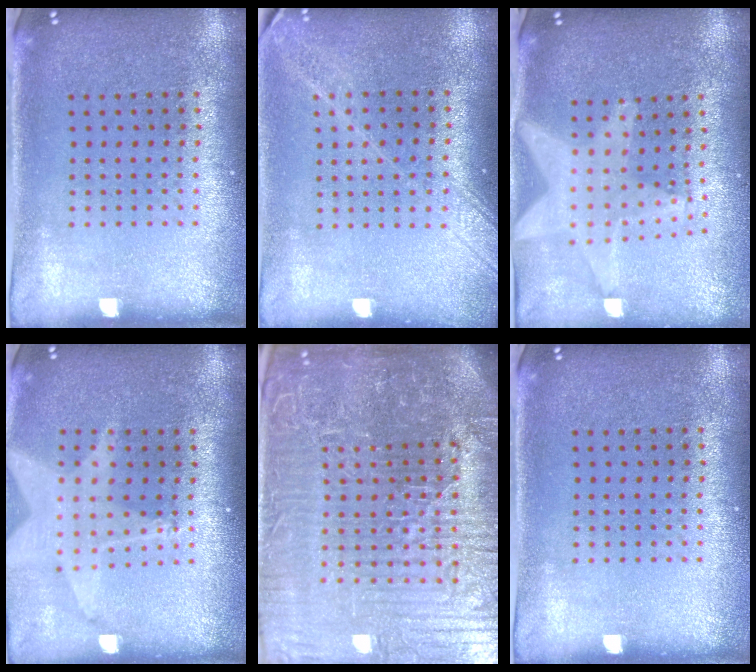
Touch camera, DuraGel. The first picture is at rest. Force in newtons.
{"total": 1.8, "press": 1.5, "slide": 1.0}
{"total": 1.9, "press": 1.6, "slide": 0.8}
{"total": 2.0, "press": 1.6, "slide": 1.3}
{"total": 7.7, "press": 6.8, "slide": 3.7}
{"total": 0.0}